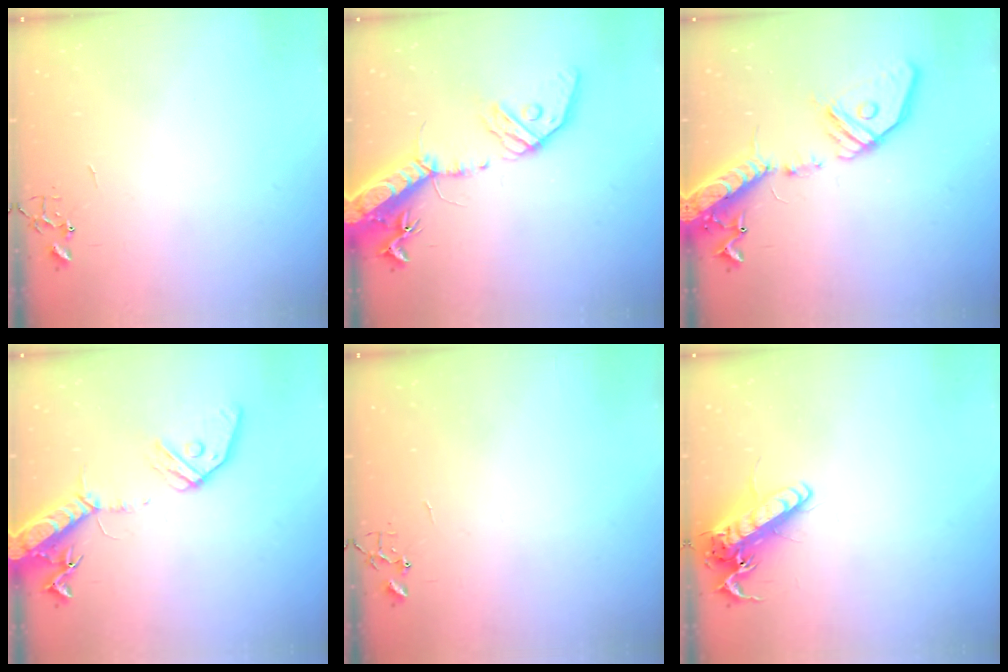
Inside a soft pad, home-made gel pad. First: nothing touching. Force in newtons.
{"total": 20.5, "press": 20.0, "slide": 4.4}
{"total": 19.7, "press": 19.4, "slide": 3.9}
{"total": 16.0, "press": 15.7, "slide": 3.0}
{"total": 0.0}
{"total": 14.6, "press": 14.4, "slide": 2.4}